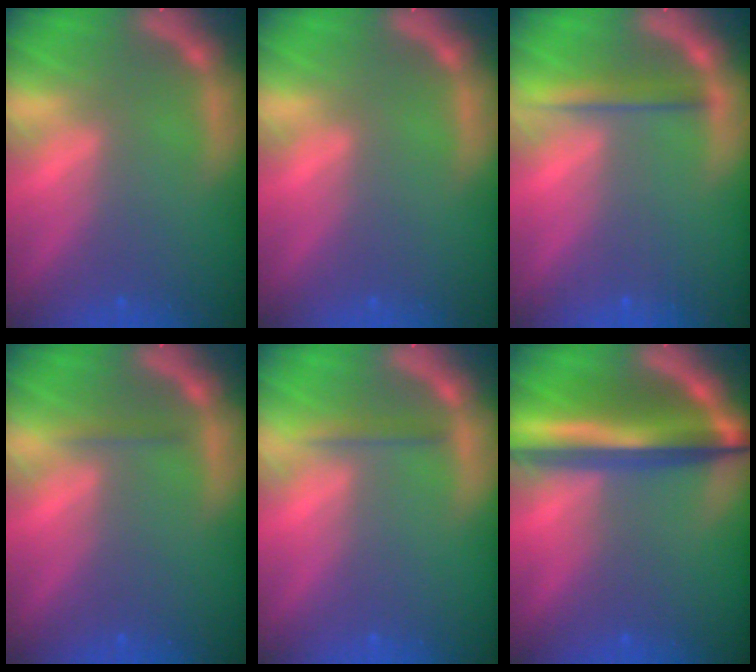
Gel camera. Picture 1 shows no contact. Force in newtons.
{"total": 0.0}
{"total": 2.5}
{"total": 0.9}
{"total": 1.4}
{"total": 9.4}